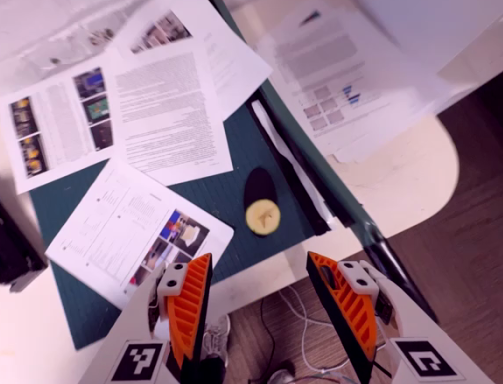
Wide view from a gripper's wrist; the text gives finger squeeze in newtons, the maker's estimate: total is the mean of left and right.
{"total": 0.8, "left": 1.2, "right": 0.4}